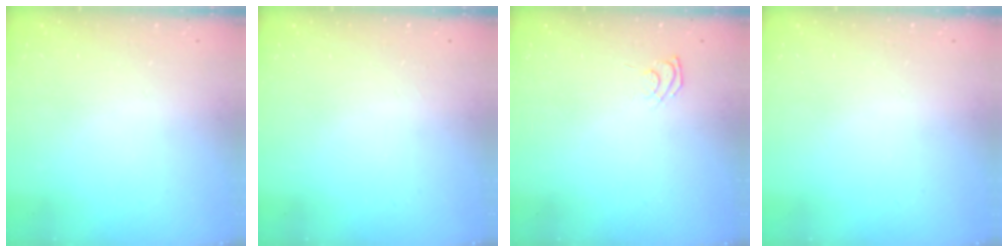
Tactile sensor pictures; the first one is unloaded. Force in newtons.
{"total": 5.0, "press": 5.0, "slide": 0.5}
{"total": 6.1, "press": 5.9, "slide": 1.4}
{"total": 0.0}